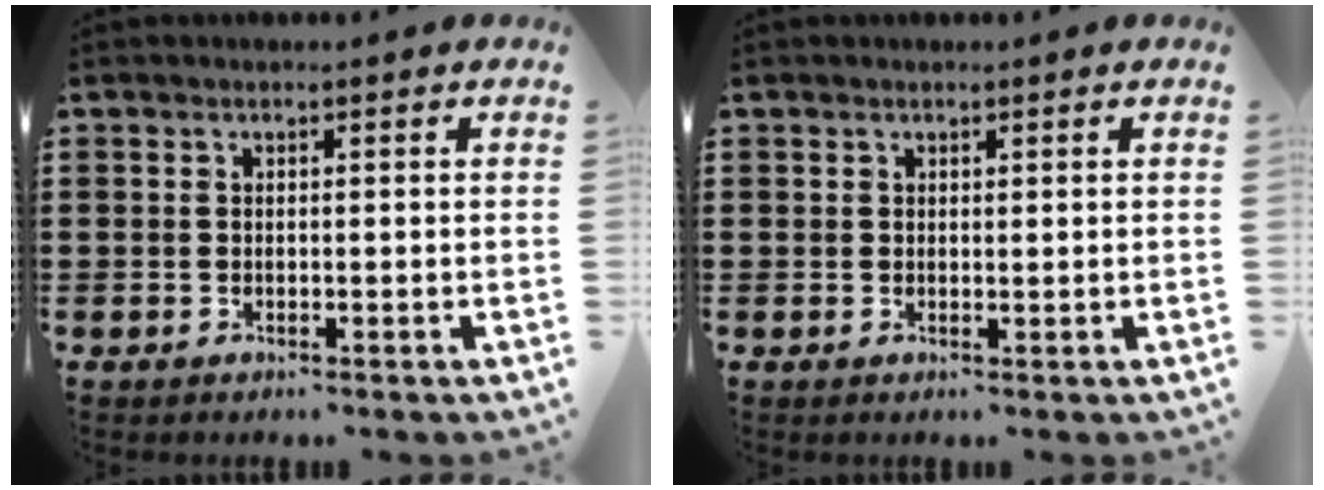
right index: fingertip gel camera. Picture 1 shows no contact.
{"total": 0.5, "force": [0.5, 0.2, 0.1], "torque": [-0.003, -0.001, 0.010]}